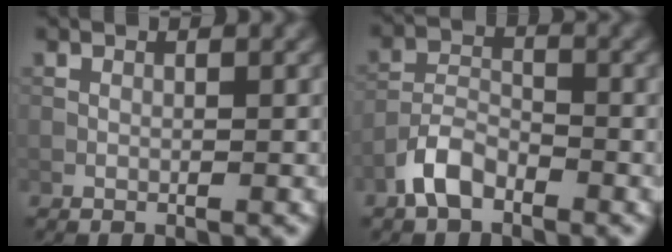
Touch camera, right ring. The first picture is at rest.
{"total": 3.7, "force": [-2.5, 1.8, 2.0], "torque": [-0.038, 0.008, -0.057]}